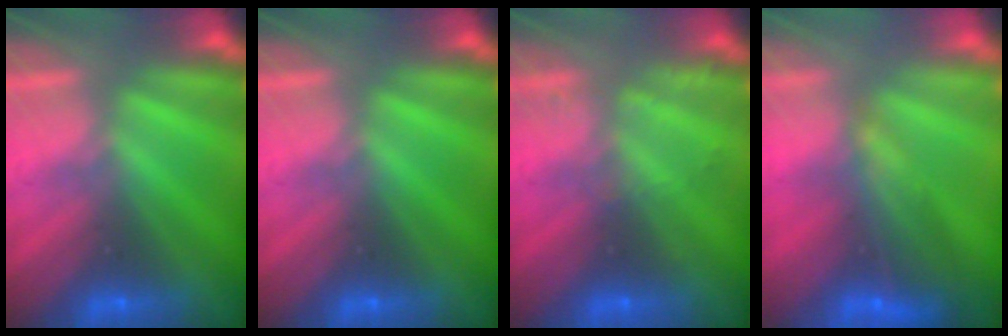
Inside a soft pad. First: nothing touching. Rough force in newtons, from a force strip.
{"total": 0.0}
{"total": 2.0}
{"total": 11.5}